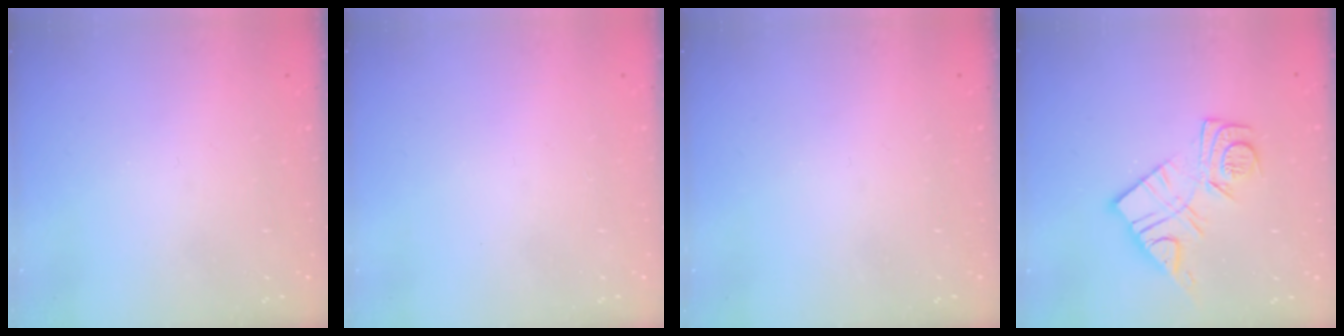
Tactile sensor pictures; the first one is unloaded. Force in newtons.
{"total": 1.6, "press": 1.6, "slide": 0.1}
{"total": 0.0}
{"total": 12.3, "press": 12.2, "slide": 1.5}